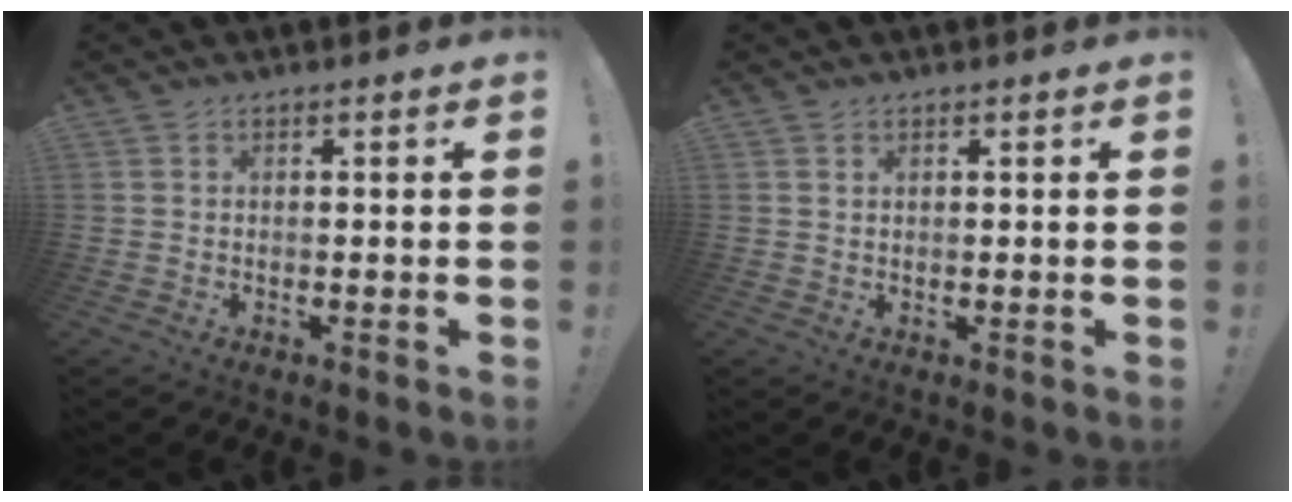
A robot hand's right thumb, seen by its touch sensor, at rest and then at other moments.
{"total": 0.8, "force": [0.6, 0.5, 0.3], "torque": [0.001, -0.002, 0.011]}